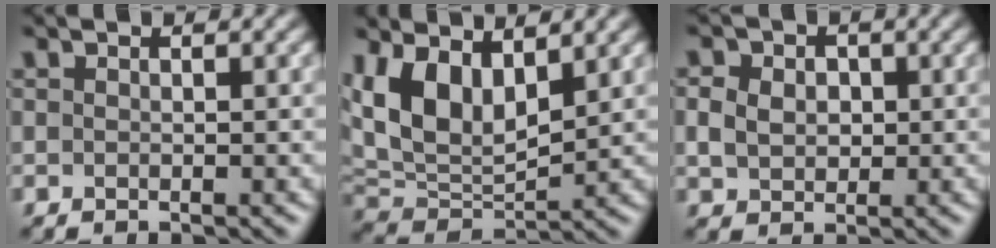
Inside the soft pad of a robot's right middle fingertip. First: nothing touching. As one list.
[{"total": 7.1, "force": [2.9, 3.8, 5.2], "torque": [-0.108, -0.005, 0.055]}, {"total": 3.7, "force": [0.6, 3.1, 1.9], "torque": [-0.034, 0.012, 0.001]}]